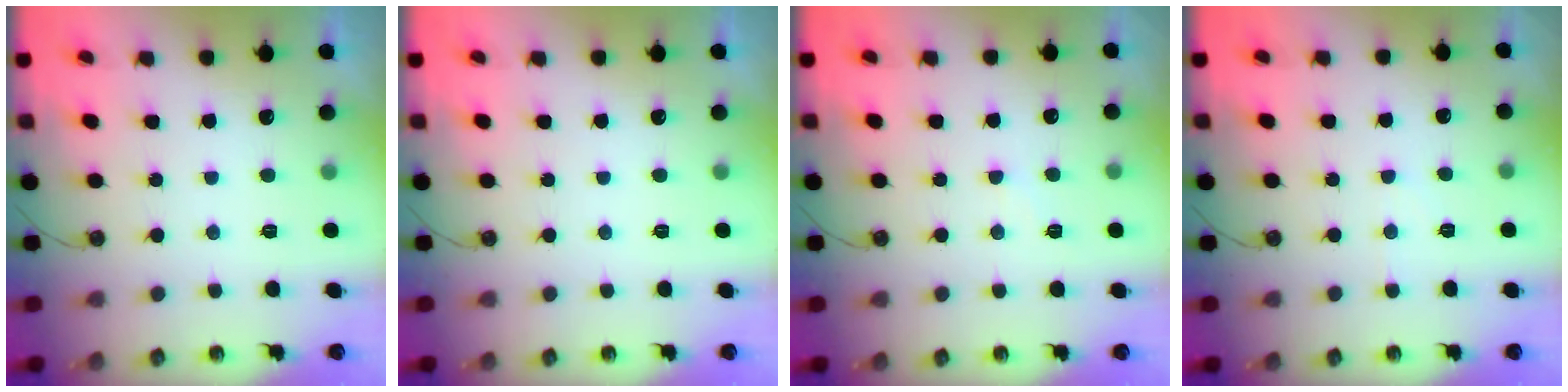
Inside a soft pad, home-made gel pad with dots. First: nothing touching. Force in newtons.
{"total": 0.0}
{"total": 7.6, "press": 7.6, "slide": 0.8}
{"total": 3.4, "press": 3.4, "slide": 0.6}